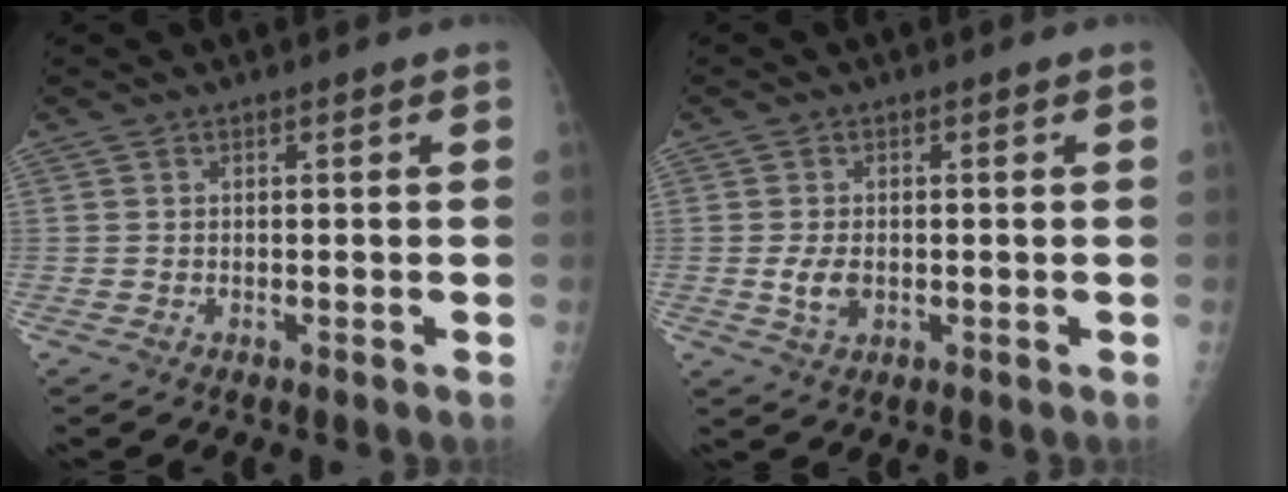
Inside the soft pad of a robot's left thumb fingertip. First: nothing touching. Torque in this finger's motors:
{"motor_torque": [0.16, 0.05, 0.46, 0.08, 0.02]}